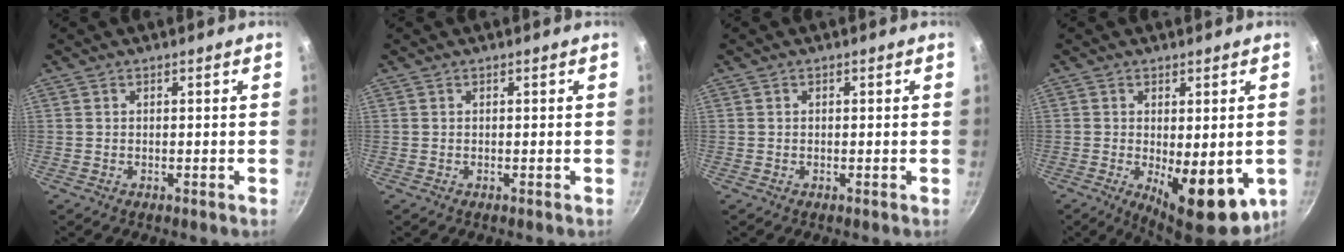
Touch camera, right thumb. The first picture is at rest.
{"total": 0.0}
{"total": 0.0}
{"total": 13.0, "force": [-2.7, 5.3, 11.5], "torque": [-0.134, -0.012, -0.021]}